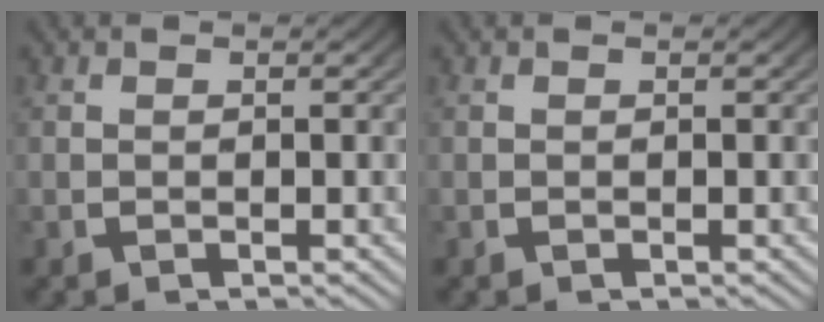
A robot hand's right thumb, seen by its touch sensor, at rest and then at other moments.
{"total": 0.0}